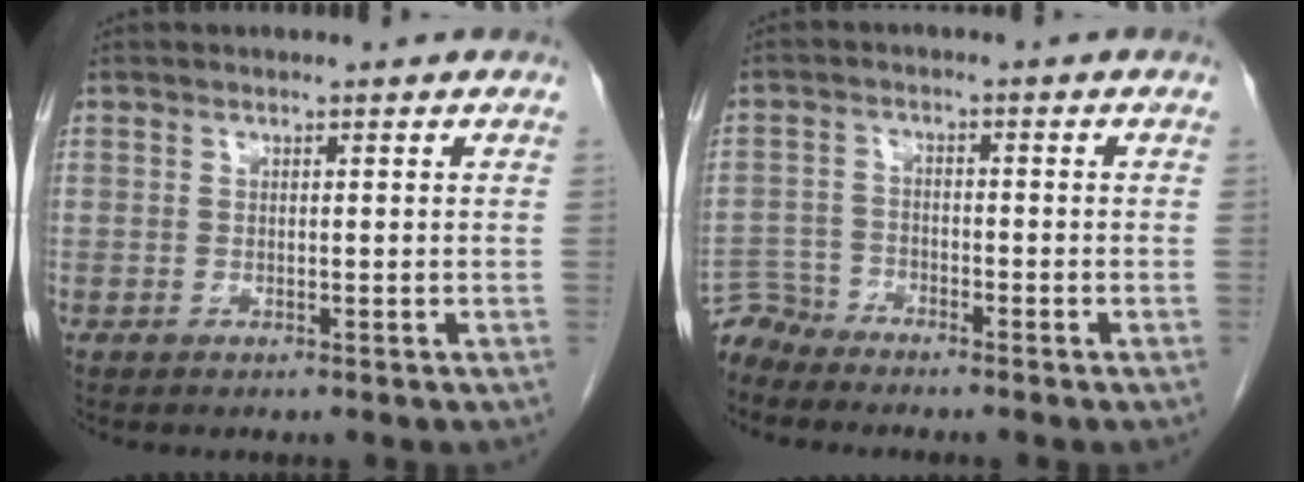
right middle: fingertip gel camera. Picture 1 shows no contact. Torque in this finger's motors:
{"motor_torque": [-0.03, -0.19, -0.30, -0.17]}